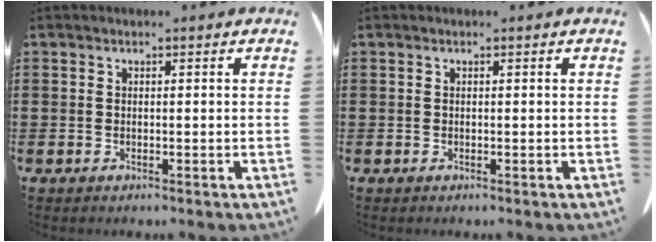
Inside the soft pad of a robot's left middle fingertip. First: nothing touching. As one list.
[{"total": 0.0}]